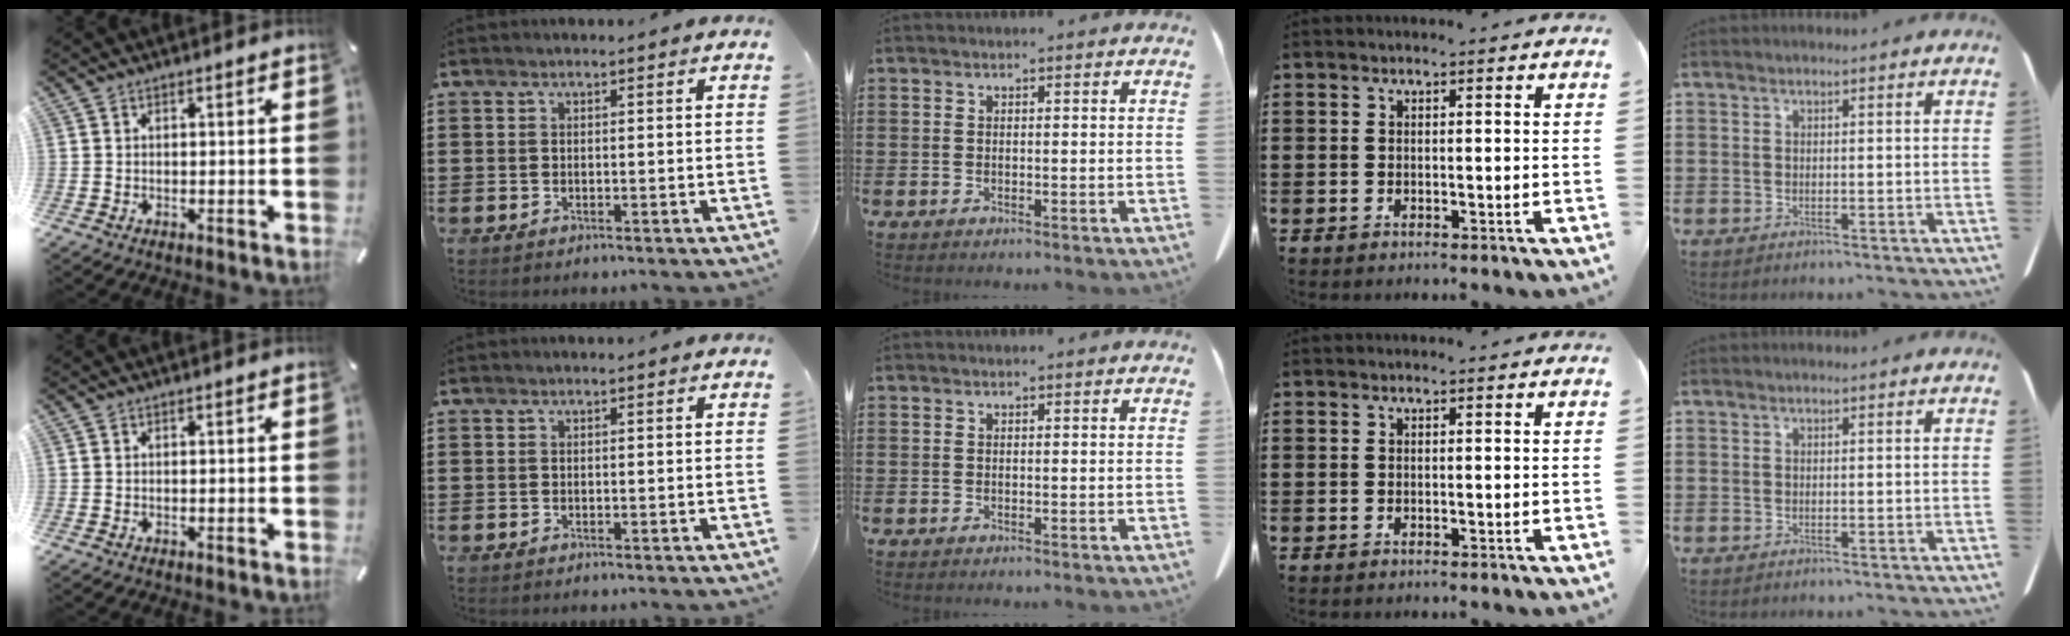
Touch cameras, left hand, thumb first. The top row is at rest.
{}